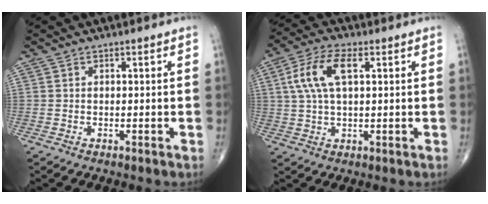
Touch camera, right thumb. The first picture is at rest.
{"total": 9.4, "force": [2.6, 4.2, 7.9], "torque": [-0.171, 0.015, 0.048]}